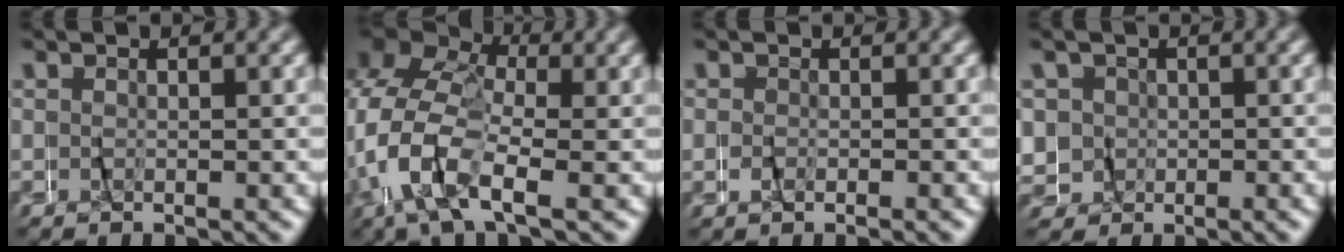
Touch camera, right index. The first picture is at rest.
{"total": 10.5, "force": [0.4, 8.1, 6.7], "torque": [-0.148, 0.005, -0.014]}
{"total": 0.7, "force": [-0.6, -0.3, 0.0], "torque": [-0.002, 0.000, -0.012]}
{"total": 5.3, "force": [0.4, 5.2, 1.0], "torque": [-0.036, -0.003, 0.002]}